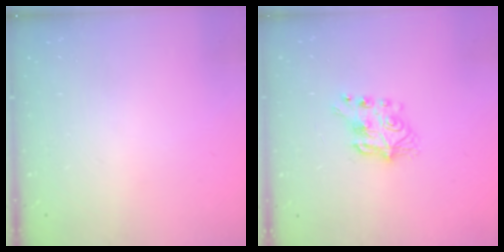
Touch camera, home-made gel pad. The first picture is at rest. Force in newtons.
{"total": 6.9, "press": 6.9, "slide": 0.3}